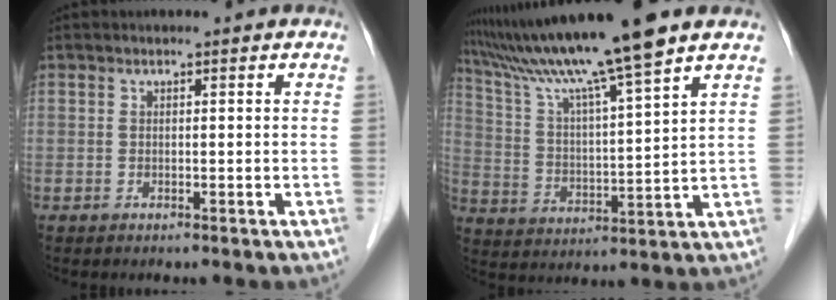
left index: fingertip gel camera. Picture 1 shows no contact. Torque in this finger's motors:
{"motor_torque": [0.52, -0.72, 1.05, 0.21]}